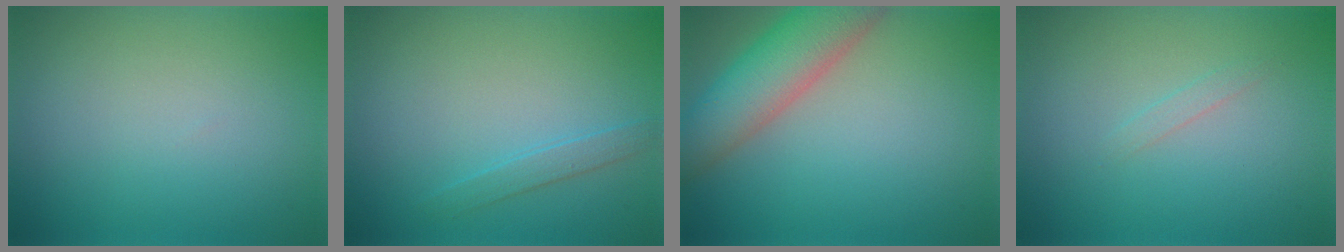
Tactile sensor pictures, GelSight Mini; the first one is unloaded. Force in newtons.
{"total": 1.3, "press": 1.3, "slide": 0.1}
{"total": 7.0, "press": 7.0, "slide": 0.2}
{"total": 0.7, "press": 0.7, "slide": 0.0}